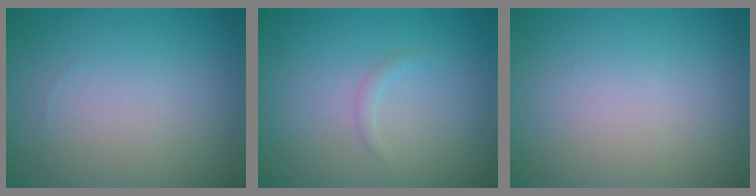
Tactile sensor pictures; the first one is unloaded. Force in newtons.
{"total": 0.7, "press": 0.7, "slide": 0.1}
{"total": 0.0}